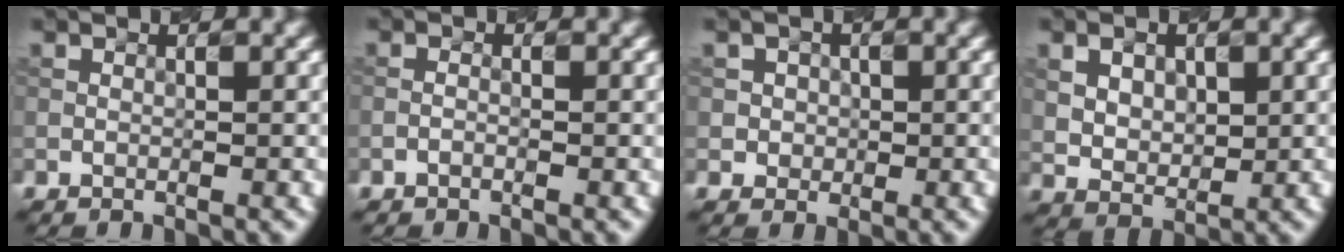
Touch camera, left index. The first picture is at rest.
{"total": 0.5, "force": [-0.4, 0.1, 0.3], "torque": [-0.008, 0.001, -0.010]}
{"total": 1.8, "force": [0.4, 1.7, 0.4], "torque": [0.013, -0.002, 0.001]}
{"total": 3.4, "force": [1.2, 2.3, 2.2], "torque": [-0.042, -0.002, 0.024]}